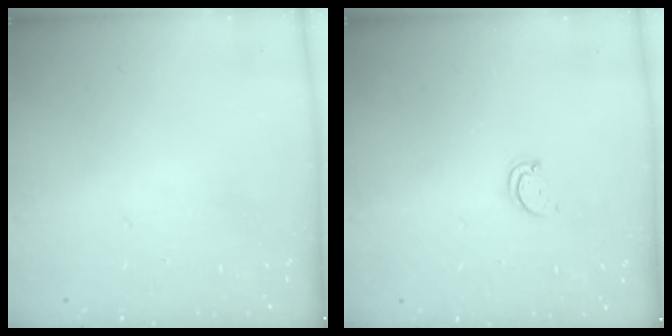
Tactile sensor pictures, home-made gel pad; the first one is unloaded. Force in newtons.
{"total": 2.6, "press": 2.5, "slide": 0.4}